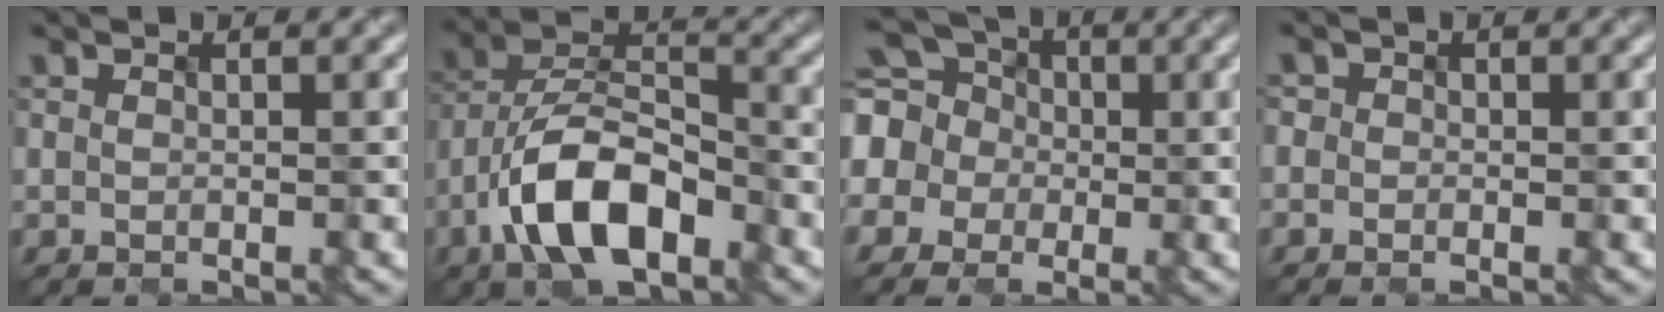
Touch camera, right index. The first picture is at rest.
{"total": 8.1, "force": [-5.5, 3.0, 5.1], "torque": [-0.107, 0.004, -0.083]}
{"total": 6.6, "force": [0.1, 6.4, 1.6], "torque": [-0.074, 0.020, -0.001]}
{"total": 1.5, "force": [-0.9, -0.4, -1.1], "torque": [0.005, -0.010, 0.007]}